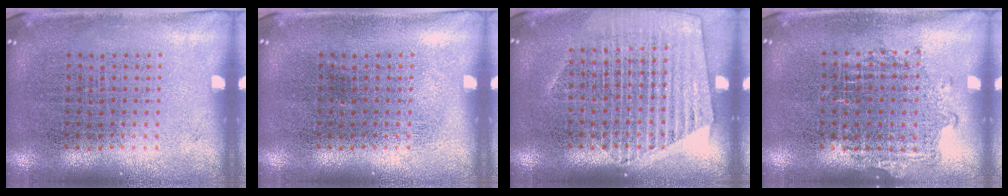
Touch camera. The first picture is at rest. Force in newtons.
{"total": 0.0}
{"total": 1.4, "press": 1.3, "slide": 0.5}
{"total": 1.1, "press": 1.0, "slide": 0.4}